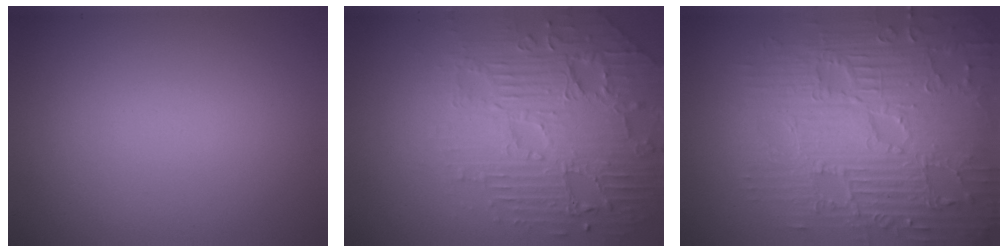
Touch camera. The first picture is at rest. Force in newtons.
{"total": 6.5, "press": 5.1, "slide": 4.0}
{"total": 9.4, "press": 6.8, "slide": 6.4}